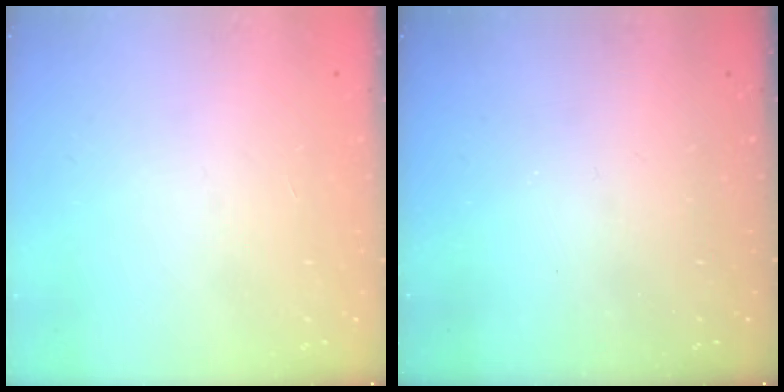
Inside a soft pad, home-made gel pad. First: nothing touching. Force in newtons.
{"total": 0.0}